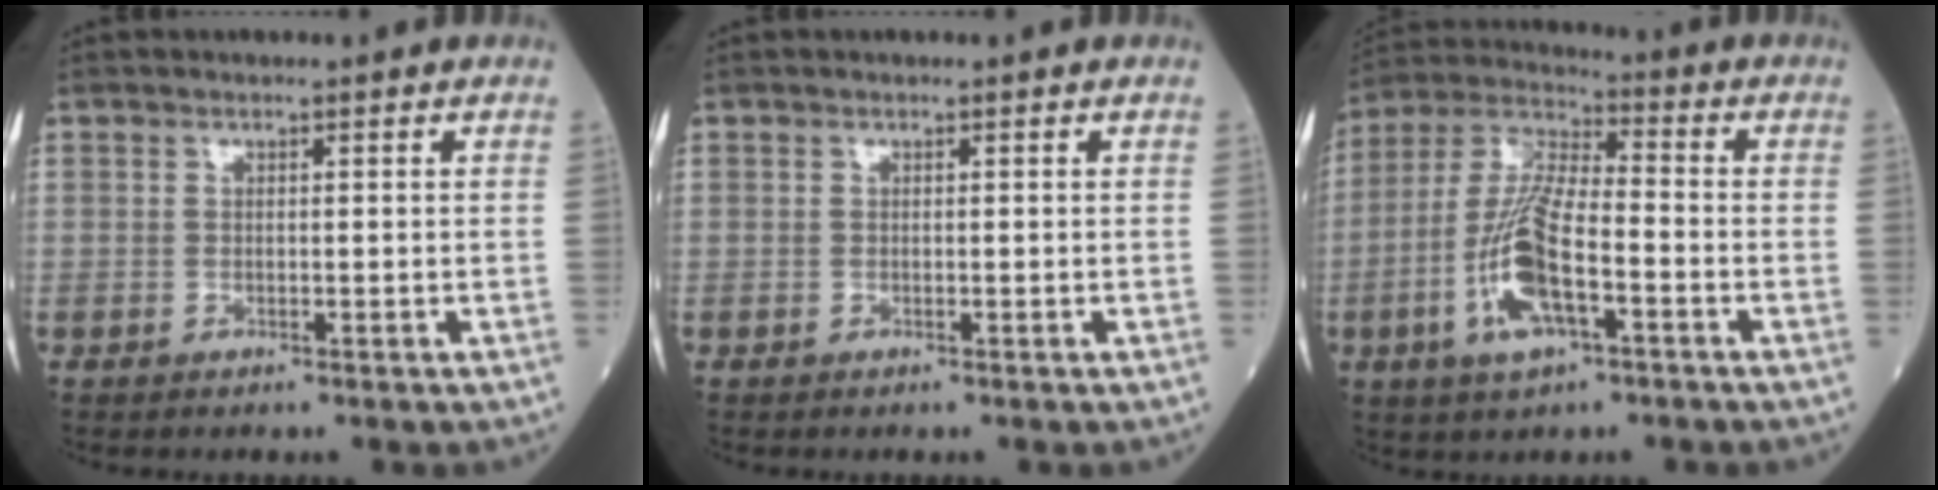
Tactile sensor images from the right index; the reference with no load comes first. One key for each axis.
{"total": 0.0}
{"total": 12.9, "fx": -4.1, "fy": 3.5, "fz": 11.7, "tx": -0.249, "ty": 0.001, "tz": -0.078}